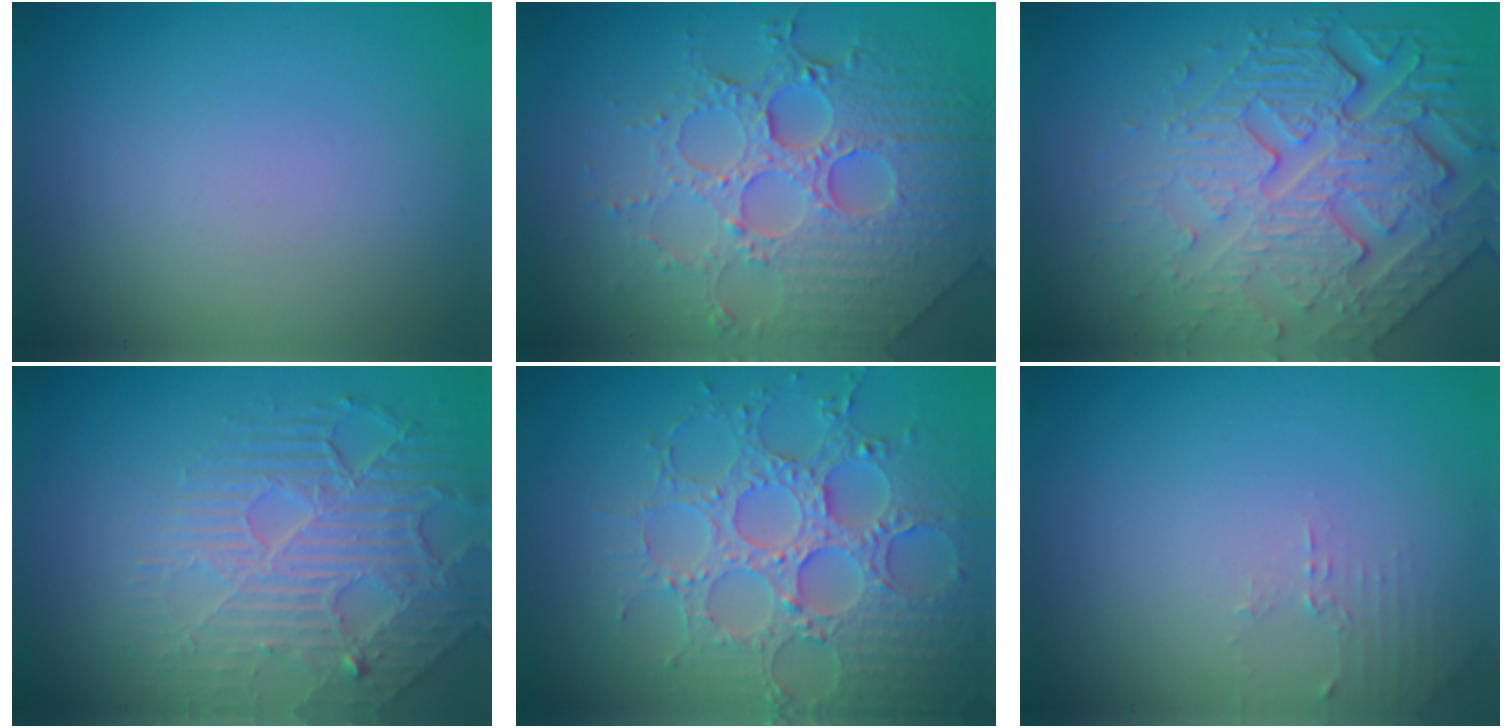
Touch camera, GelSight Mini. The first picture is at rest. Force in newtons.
{"total": 8.3, "press": 6.0, "slide": 5.7}
{"total": 8.6, "press": 5.8, "slide": 6.3}
{"total": 4.8, "press": 4.3, "slide": 2.1}
{"total": 6.5, "press": 5.5, "slide": 3.4}
{"total": 1.2, "press": 1.2, "slide": 0.4}